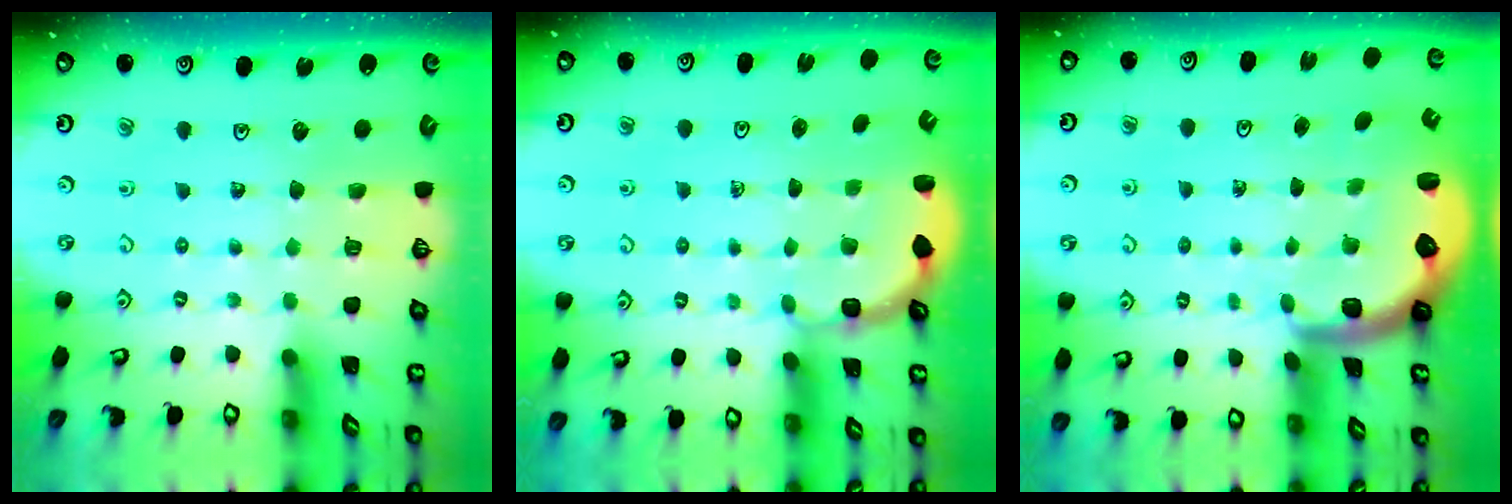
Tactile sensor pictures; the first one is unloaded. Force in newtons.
{"total": 3.0, "press": 2.3, "slide": 1.8}
{"total": 2.9, "press": 2.6, "slide": 1.4}